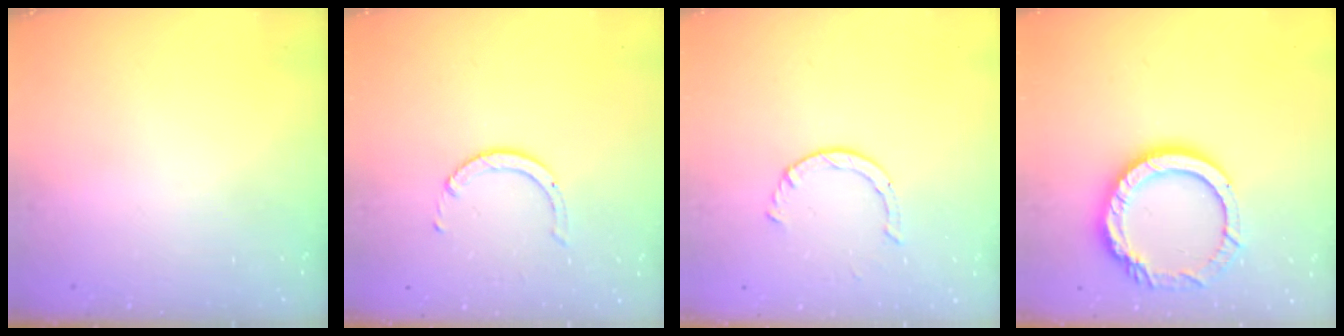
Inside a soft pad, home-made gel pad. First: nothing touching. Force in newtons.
{"total": 2.3, "press": 2.3, "slide": 0.3}
{"total": 2.3, "press": 2.3, "slide": 0.2}
{"total": 14.2, "press": 14.1, "slide": 1.3}